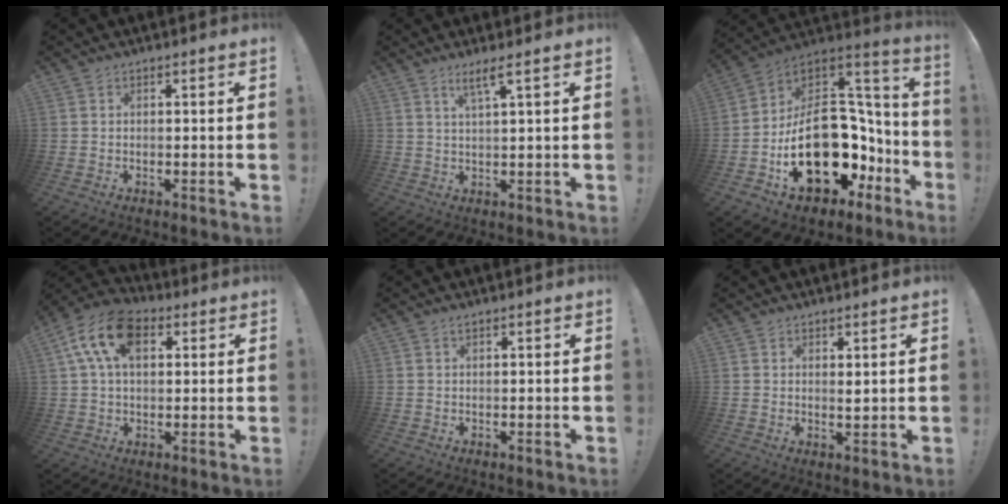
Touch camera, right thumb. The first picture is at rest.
{"total": 4.1, "force": [2.4, 0.0, 3.3], "torque": [-0.063, -0.005, 0.038]}
{"total": 26.9, "force": [-6.8, 18.3, 18.6], "torque": [-0.274, 0.023, -0.064]}
{"total": 14.9, "force": [5.3, 9.2, 10.6], "torque": [-0.192, -0.001, 0.096]}
{"total": 0.5, "force": [0.4, 0.0, 0.4], "torque": [-0.003, -0.002, 0.007]}
{"total": 1.9, "force": [1.3, 0.7, 1.2], "torque": [-0.004, -0.014, 0.019]}